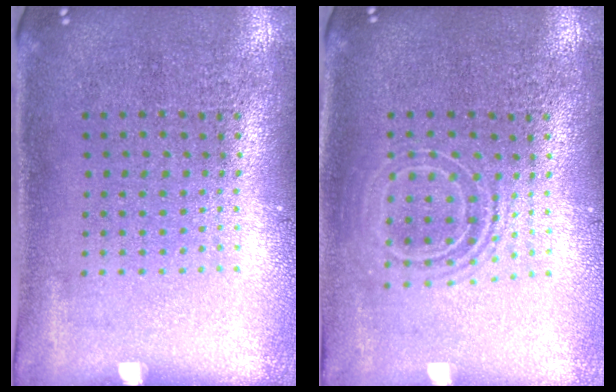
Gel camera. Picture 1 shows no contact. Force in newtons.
{"total": 1.7, "press": 1.3, "slide": 1.0}